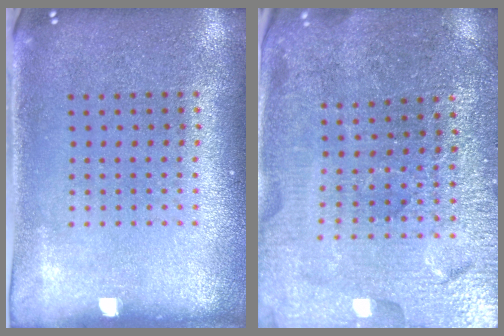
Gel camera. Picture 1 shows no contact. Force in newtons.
{"total": 3.4, "press": 3.4, "slide": 0.2}